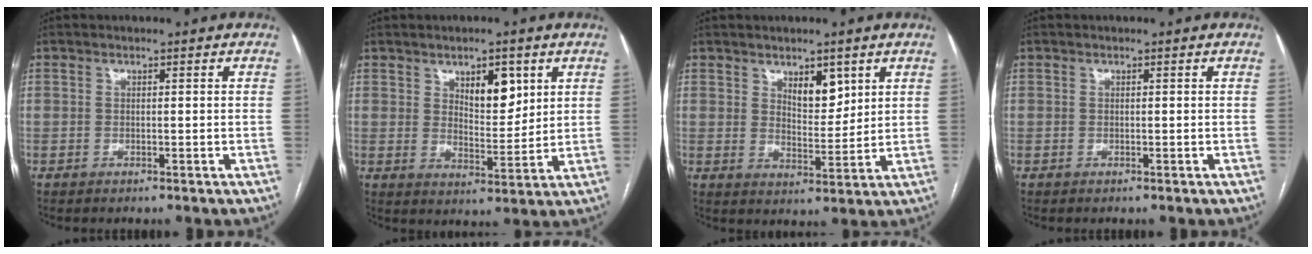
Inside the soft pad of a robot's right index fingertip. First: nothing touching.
{"total": 6.9, "force": [3.3, 3.0, 5.2], "torque": [-0.081, -0.003, 0.057]}
{"total": 5.4, "force": [3.0, 2.5, 3.7], "torque": [-0.057, -0.005, 0.053]}
{"total": 0.0}